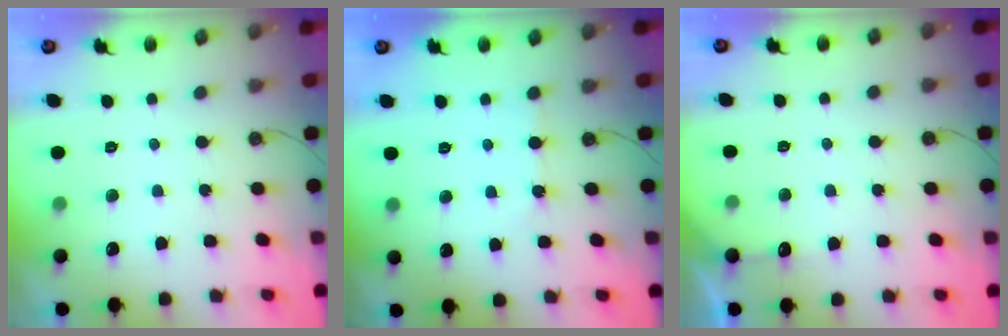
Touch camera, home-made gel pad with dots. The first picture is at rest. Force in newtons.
{"total": 2.6, "press": 2.6, "slide": 0.4}
{"total": 3.1, "press": 3.1, "slide": 0.4}